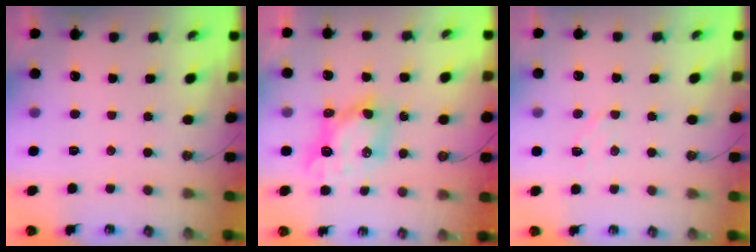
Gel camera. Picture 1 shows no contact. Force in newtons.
{"total": 8.8, "press": 8.8, "slide": 0.8}
{"total": 4.9, "press": 4.8, "slide": 0.8}